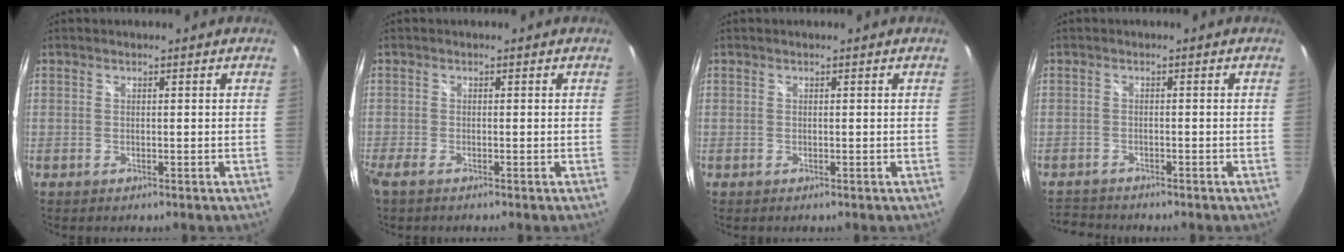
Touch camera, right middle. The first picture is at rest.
{"total": 1.8, "force": [-1.3, 0.0, 1.2], "torque": [-0.028, -0.008, -0.029]}
{"total": 0.0}
{"total": 3.4, "force": [-3.4, 0.6, 0.1], "torque": [-0.021, -0.012, -0.067]}